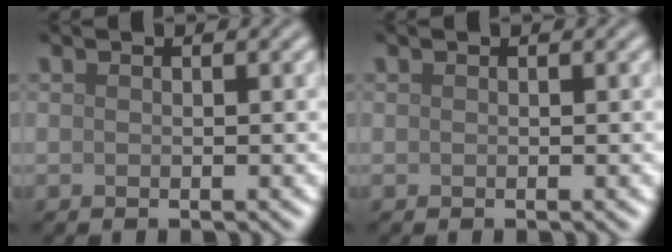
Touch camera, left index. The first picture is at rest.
{"total": 0.0}